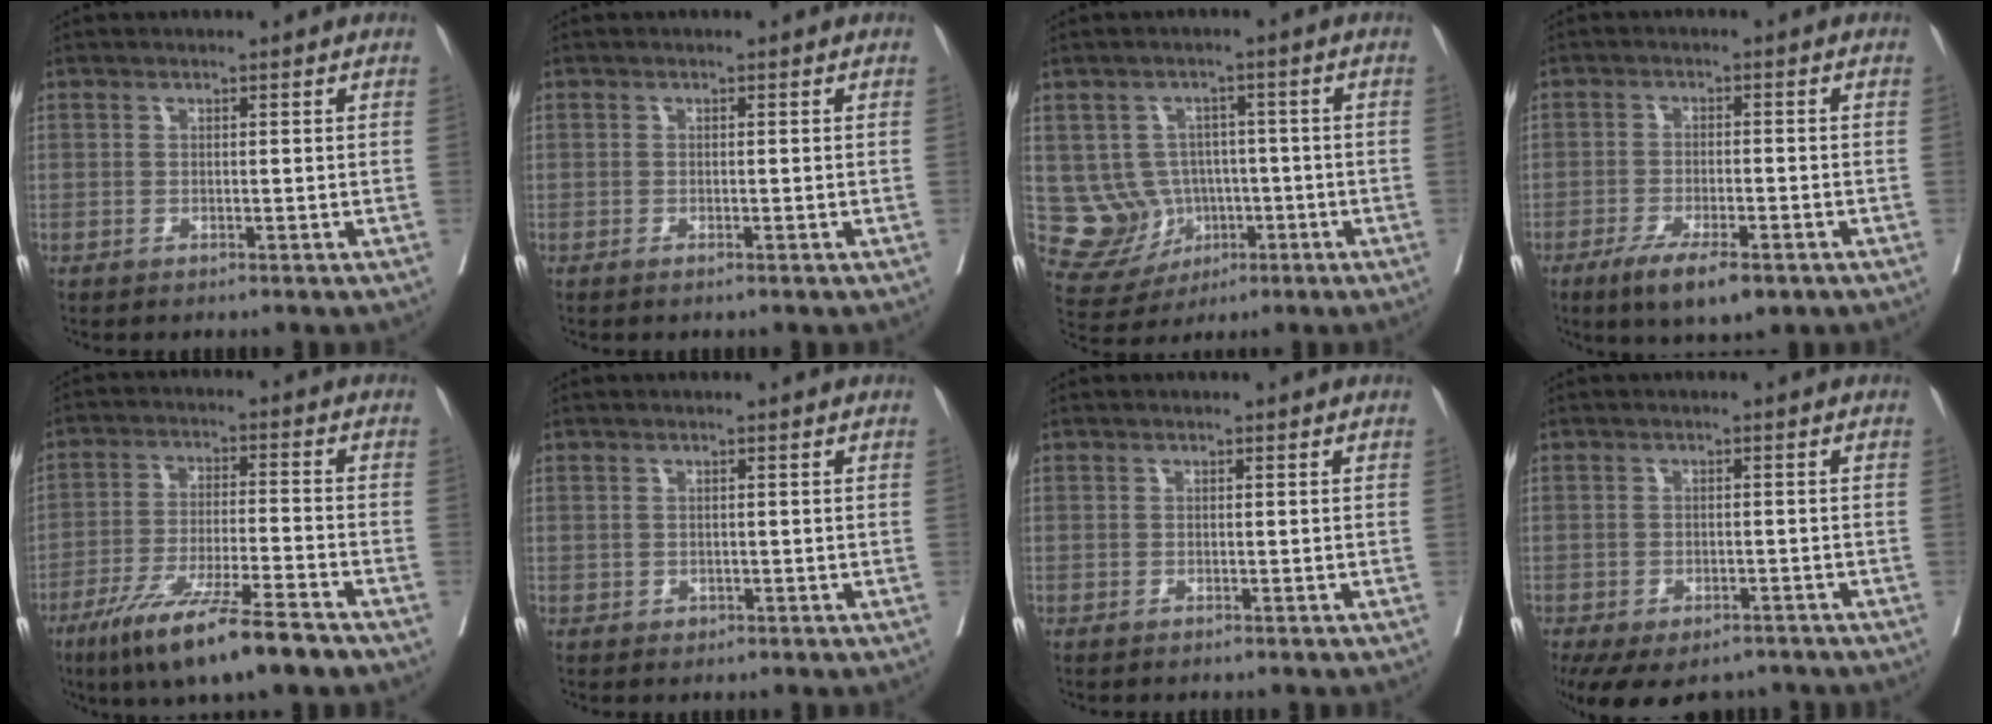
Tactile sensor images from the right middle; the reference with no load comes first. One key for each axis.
{"total": 0.6, "fx": -0.4, "fy": 0.0, "fz": 0.5, "tx": -0.008, "ty": -0.002, "tz": -0.006}
{"total": 8.2, "fx": -0.8, "fy": 7.8, "fz": 2.3, "tx": -0.040, "ty": 0.021, "tz": 0.003}
{"total": 7.6, "fx": -4.8, "fy": 2.0, "fz": 5.5, "tx": -0.090, "ty": -0.012, "tz": -0.075}
{"total": 13.6, "fx": -9.4, "fy": 0.8, "fz": 9.8, "tx": -0.175, "ty": -0.038, "tz": -0.163}
{"total": 0.7, "fx": -0.1, "fy": 0.6, "fz": 0.2, "tx": -0.003, "ty": 0.001, "tz": 0.002}
{"total": 1.1, "fx": -1.0, "fy": 0.1, "fz": 0.4, "tx": -0.004, "ty": -0.001, "tz": -0.015}
{"total": 13.5, "fx": -9.3, "fy": 7.7, "fz": 6.0, "tx": -0.148, "ty": -0.014, "tz": -0.117}